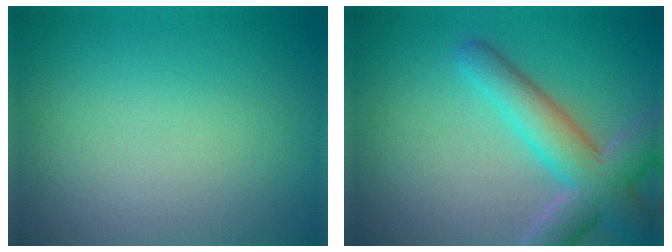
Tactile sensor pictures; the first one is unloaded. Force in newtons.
{"total": 6.5, "press": 6.5, "slide": 0.4}